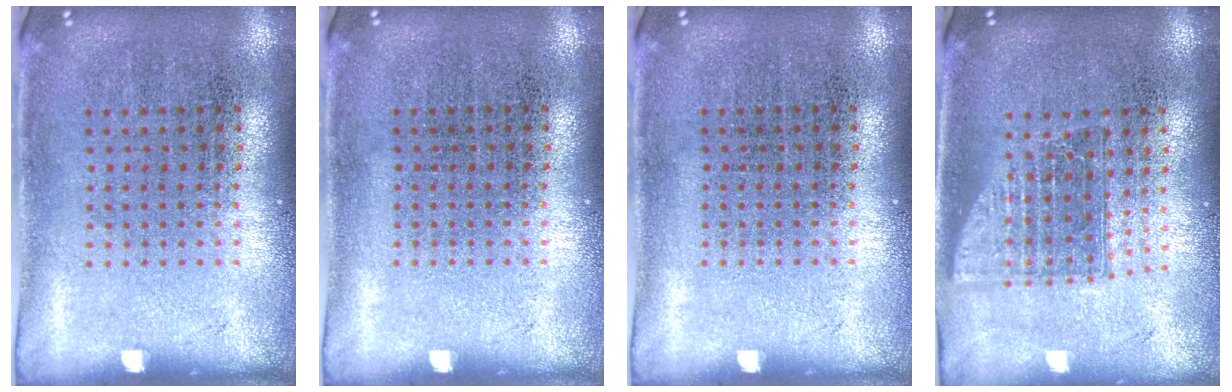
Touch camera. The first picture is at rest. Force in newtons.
{"total": 0.0}
{"total": 0.0}
{"total": 1.5, "press": 1.2, "slide": 1.0}